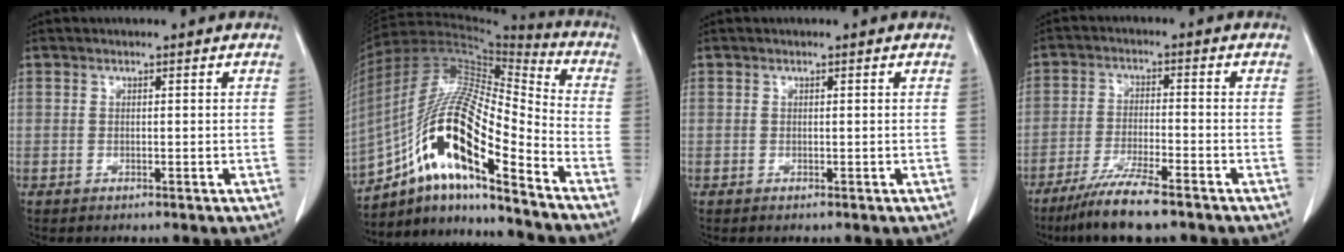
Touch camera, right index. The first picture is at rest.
{"total": 19.7, "force": [-10.7, 3.3, 16.2], "torque": [-0.328, 0.008, -0.191]}
{"total": 0.0}
{"total": 8.5, "force": [-6.4, 0.5, 5.6], "torque": [-0.102, -0.023, -0.114]}